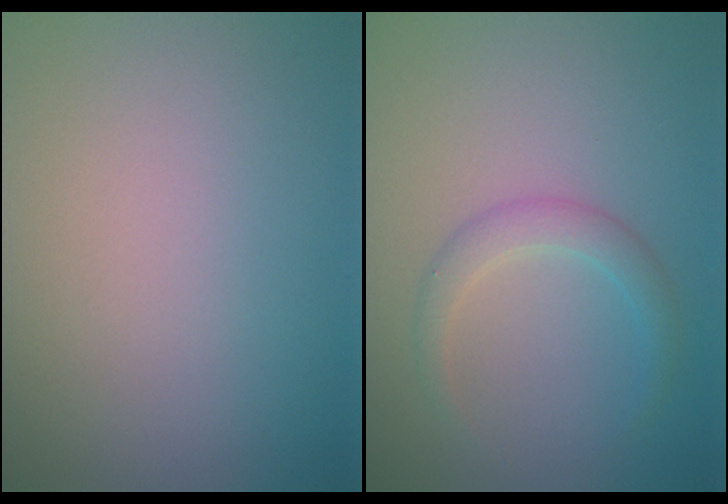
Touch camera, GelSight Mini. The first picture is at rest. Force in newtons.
{"total": 2.0, "press": 2.0, "slide": 0.1}